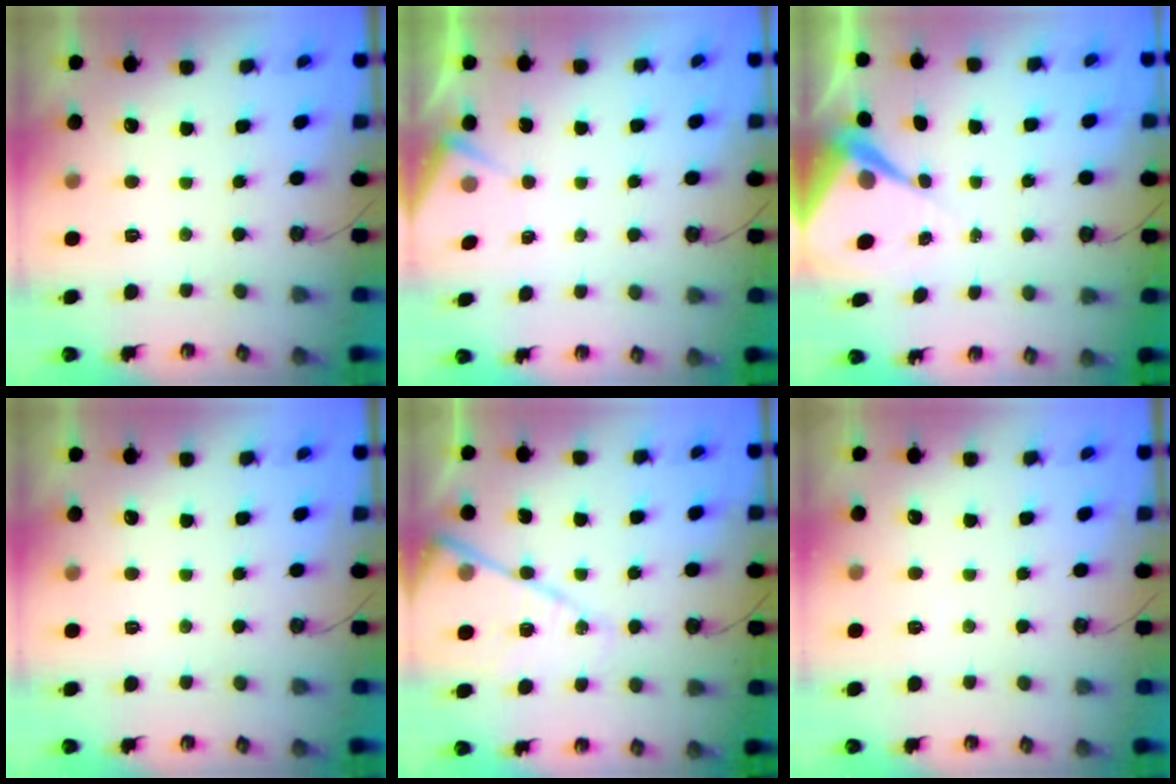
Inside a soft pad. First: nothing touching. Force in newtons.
{"total": 3.9, "press": 3.8, "slide": 0.6}
{"total": 7.6, "press": 7.6, "slide": 0.6}
{"total": 0.0}
{"total": 15.0, "press": 15.0, "slide": 1.5}
{"total": 2.6, "press": 2.5, "slide": 0.5}